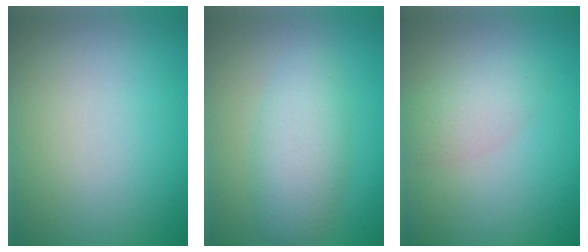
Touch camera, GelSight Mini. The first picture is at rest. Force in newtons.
{"total": 3.9, "press": 3.9, "slide": 0.1}
{"total": 2.2, "press": 2.2, "slide": 0.1}